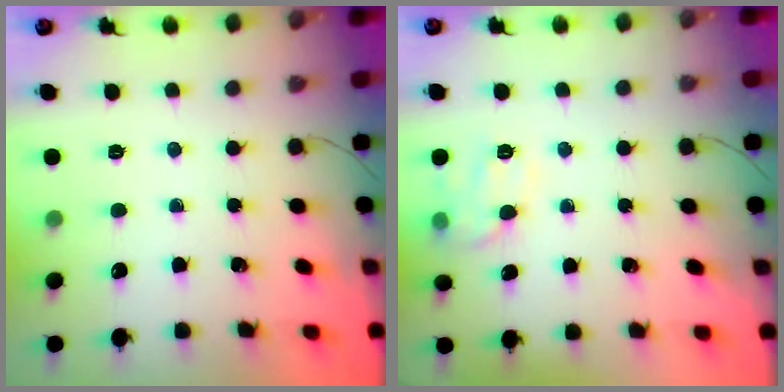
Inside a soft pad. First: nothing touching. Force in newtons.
{"total": 9.8, "press": 9.8, "slide": 0.0}